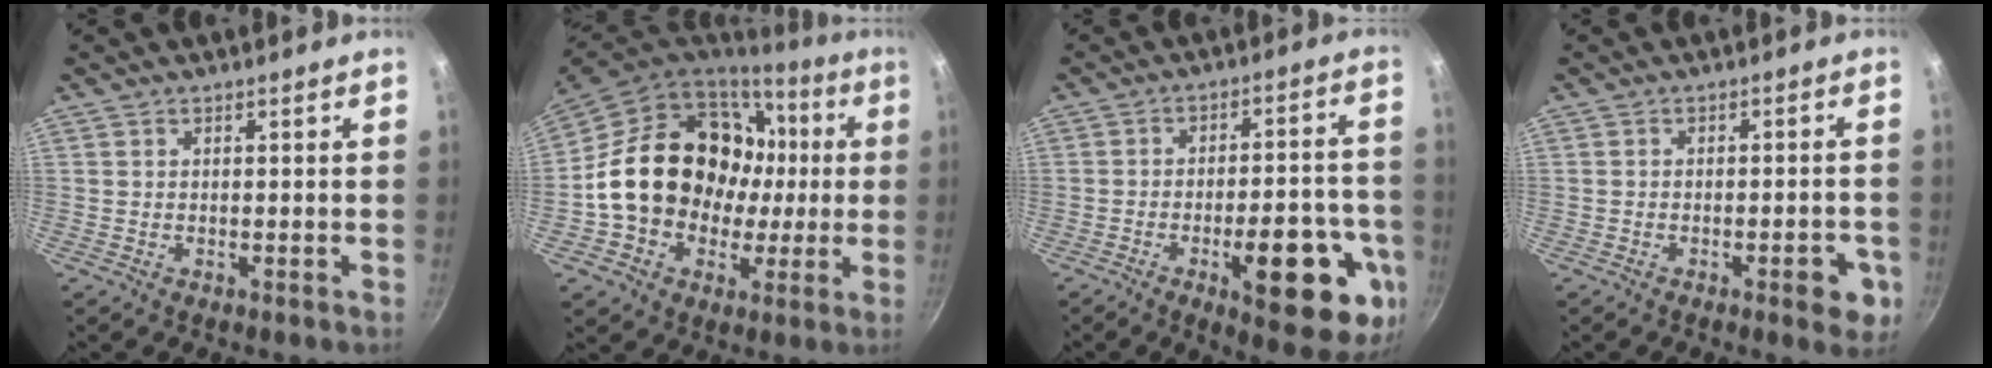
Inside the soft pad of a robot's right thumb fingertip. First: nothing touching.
{"total": 21.9, "force": [1.7, 17.9, 12.6], "torque": [-0.188, 0.045, 0.042]}
{"total": 19.4, "force": [-7.3, 7.2, 16.5], "torque": [-0.173, 0.021, -0.091]}
{"total": 6.1, "force": [-2.5, 2.3, 5.0], "torque": [-0.045, 0.014, -0.029]}